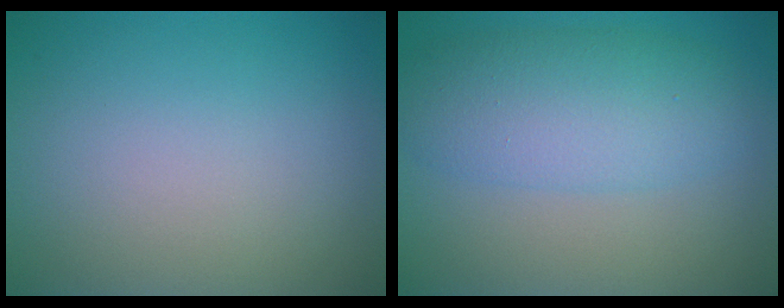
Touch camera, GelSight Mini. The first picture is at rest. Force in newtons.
{"total": 6.0, "press": 6.0, "slide": 0.1}